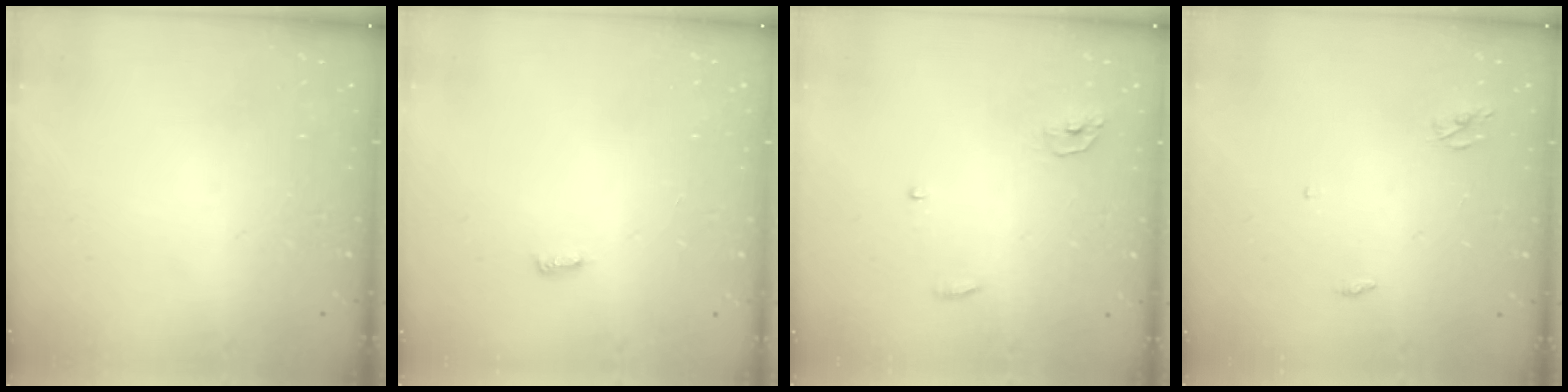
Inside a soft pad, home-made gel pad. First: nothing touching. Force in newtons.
{"total": 2.8, "press": 2.8, "slide": 0.4}
{"total": 3.8, "press": 3.8, "slide": 0.5}
{"total": 2.6, "press": 2.6, "slide": 0.2}